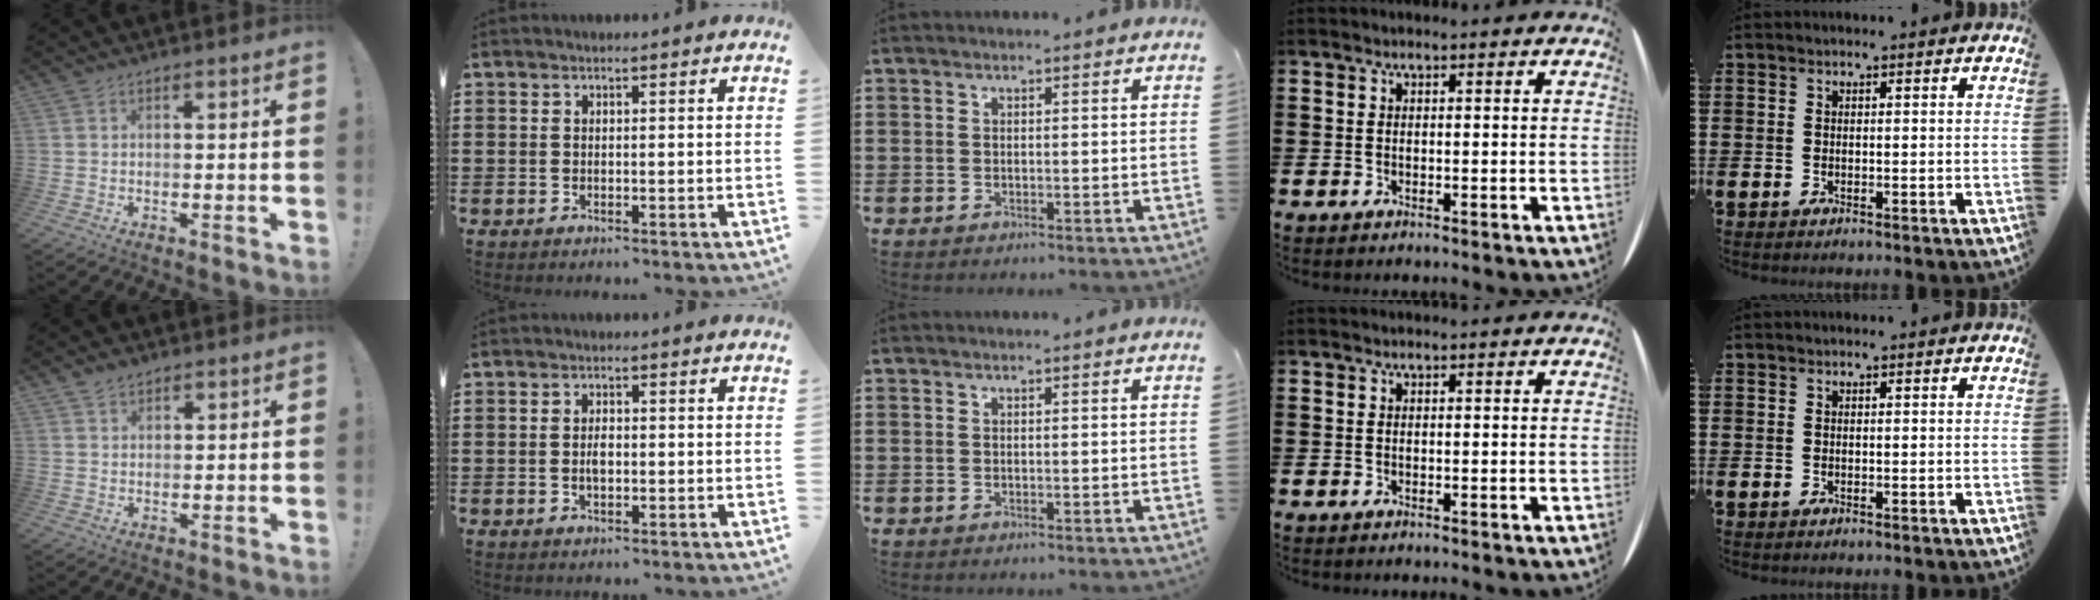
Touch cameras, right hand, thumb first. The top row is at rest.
{"thumb": {"total": 2.3, "force": [1.9, 1.2, 0.7], "torque": [-0.014, -0.008, 0.035]}, "index": {"total": 2.0, "force": [-0.2, 0.9, 1.8], "torque": [-0.035, 0.001, -0.004]}}